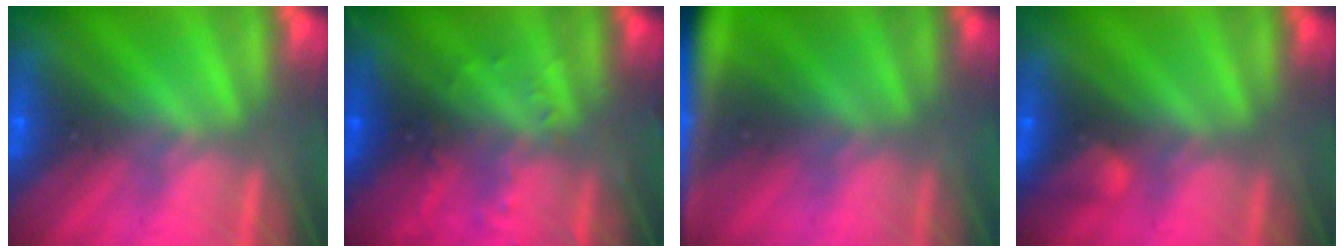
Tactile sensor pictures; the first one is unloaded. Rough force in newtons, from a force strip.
{"total": 2.9}
{"total": 7.8}
{"total": 2.1}